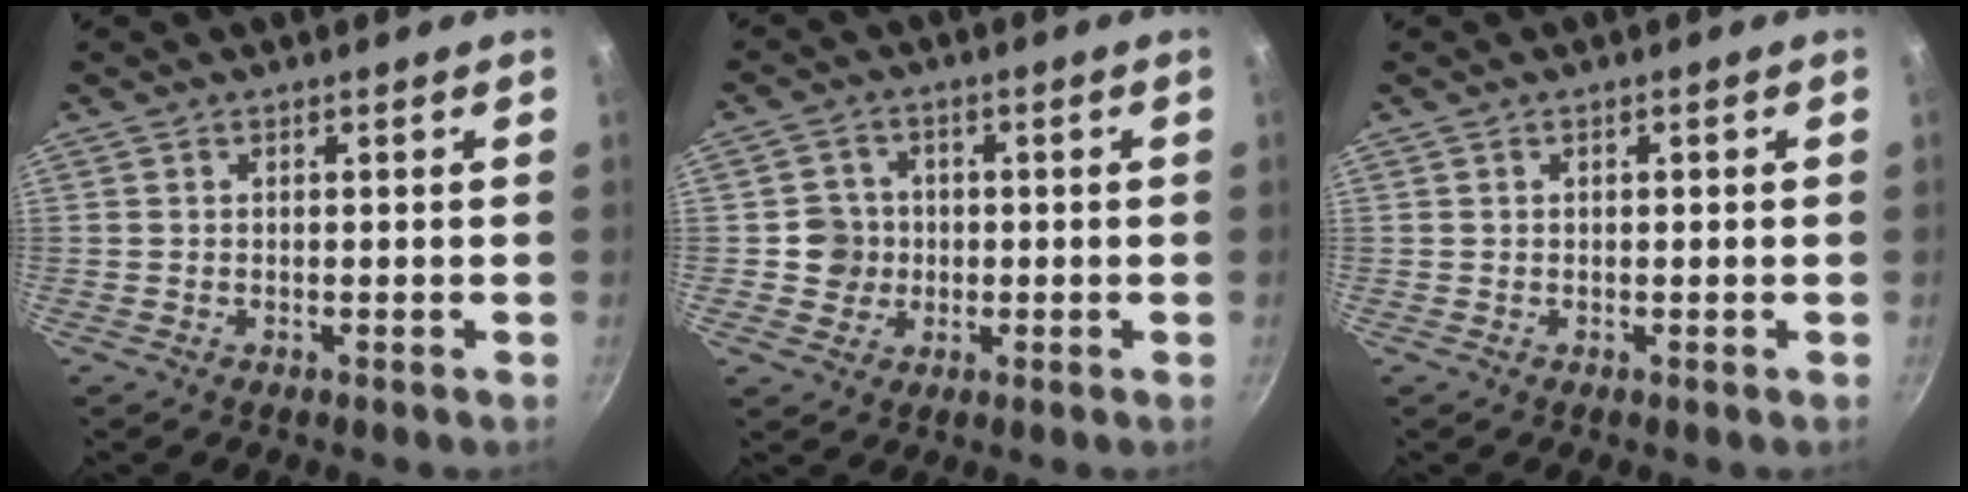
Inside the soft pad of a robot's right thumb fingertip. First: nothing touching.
{"total": 5.2, "force": [-0.3, 5.1, 1.1], "torque": [0.016, 0.011, -0.009]}
{"total": 0.9, "force": [0.3, 0.4, 0.7], "torque": [-0.009, 0.003, 0.004]}